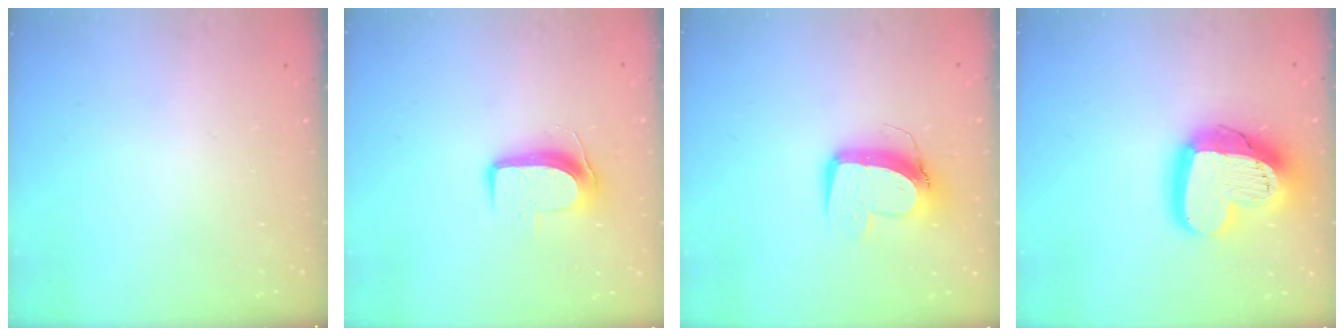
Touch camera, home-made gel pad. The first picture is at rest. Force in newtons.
{"total": 9.1, "press": 9.0, "slide": 1.1}
{"total": 11.4, "press": 11.3, "slide": 1.5}
{"total": 21.6, "press": 21.5, "slide": 1.9}